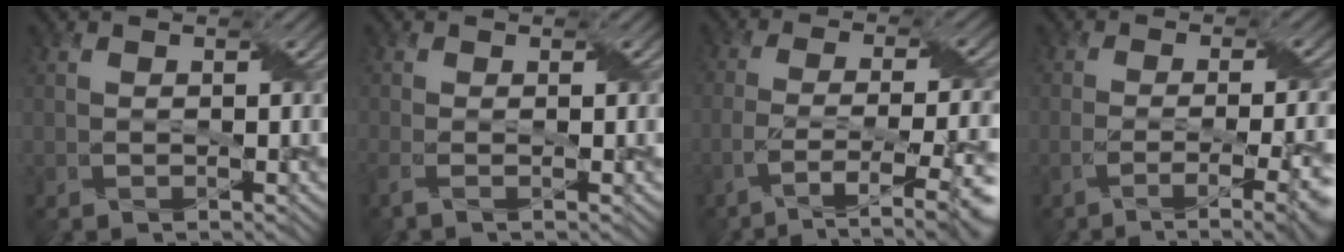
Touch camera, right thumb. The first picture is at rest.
{"total": 1.6, "force": [-0.5, 0.3, 1.4], "torque": [-0.027, -0.003, -0.019]}
{"total": 10.3, "force": [-3.8, 3.3, 9.0], "torque": [-0.163, -0.012, -0.055]}
{"total": 8.5, "force": [-3.7, 2.2, 7.3], "torque": [-0.097, -0.007, -0.052]}